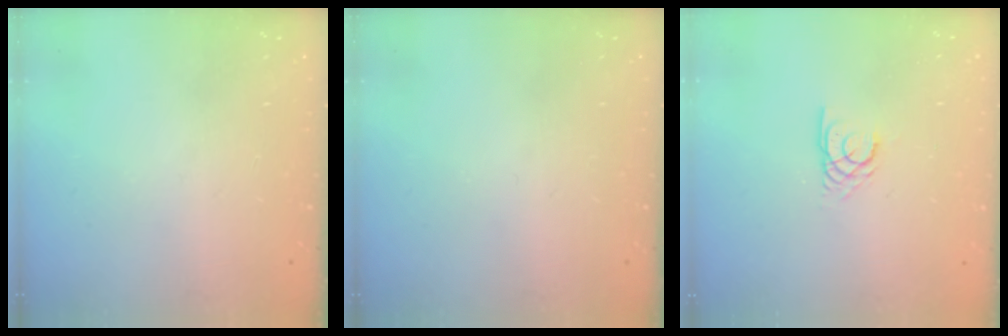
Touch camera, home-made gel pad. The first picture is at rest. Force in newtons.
{"total": 0.0}
{"total": 2.7, "press": 2.7, "slide": 0.1}